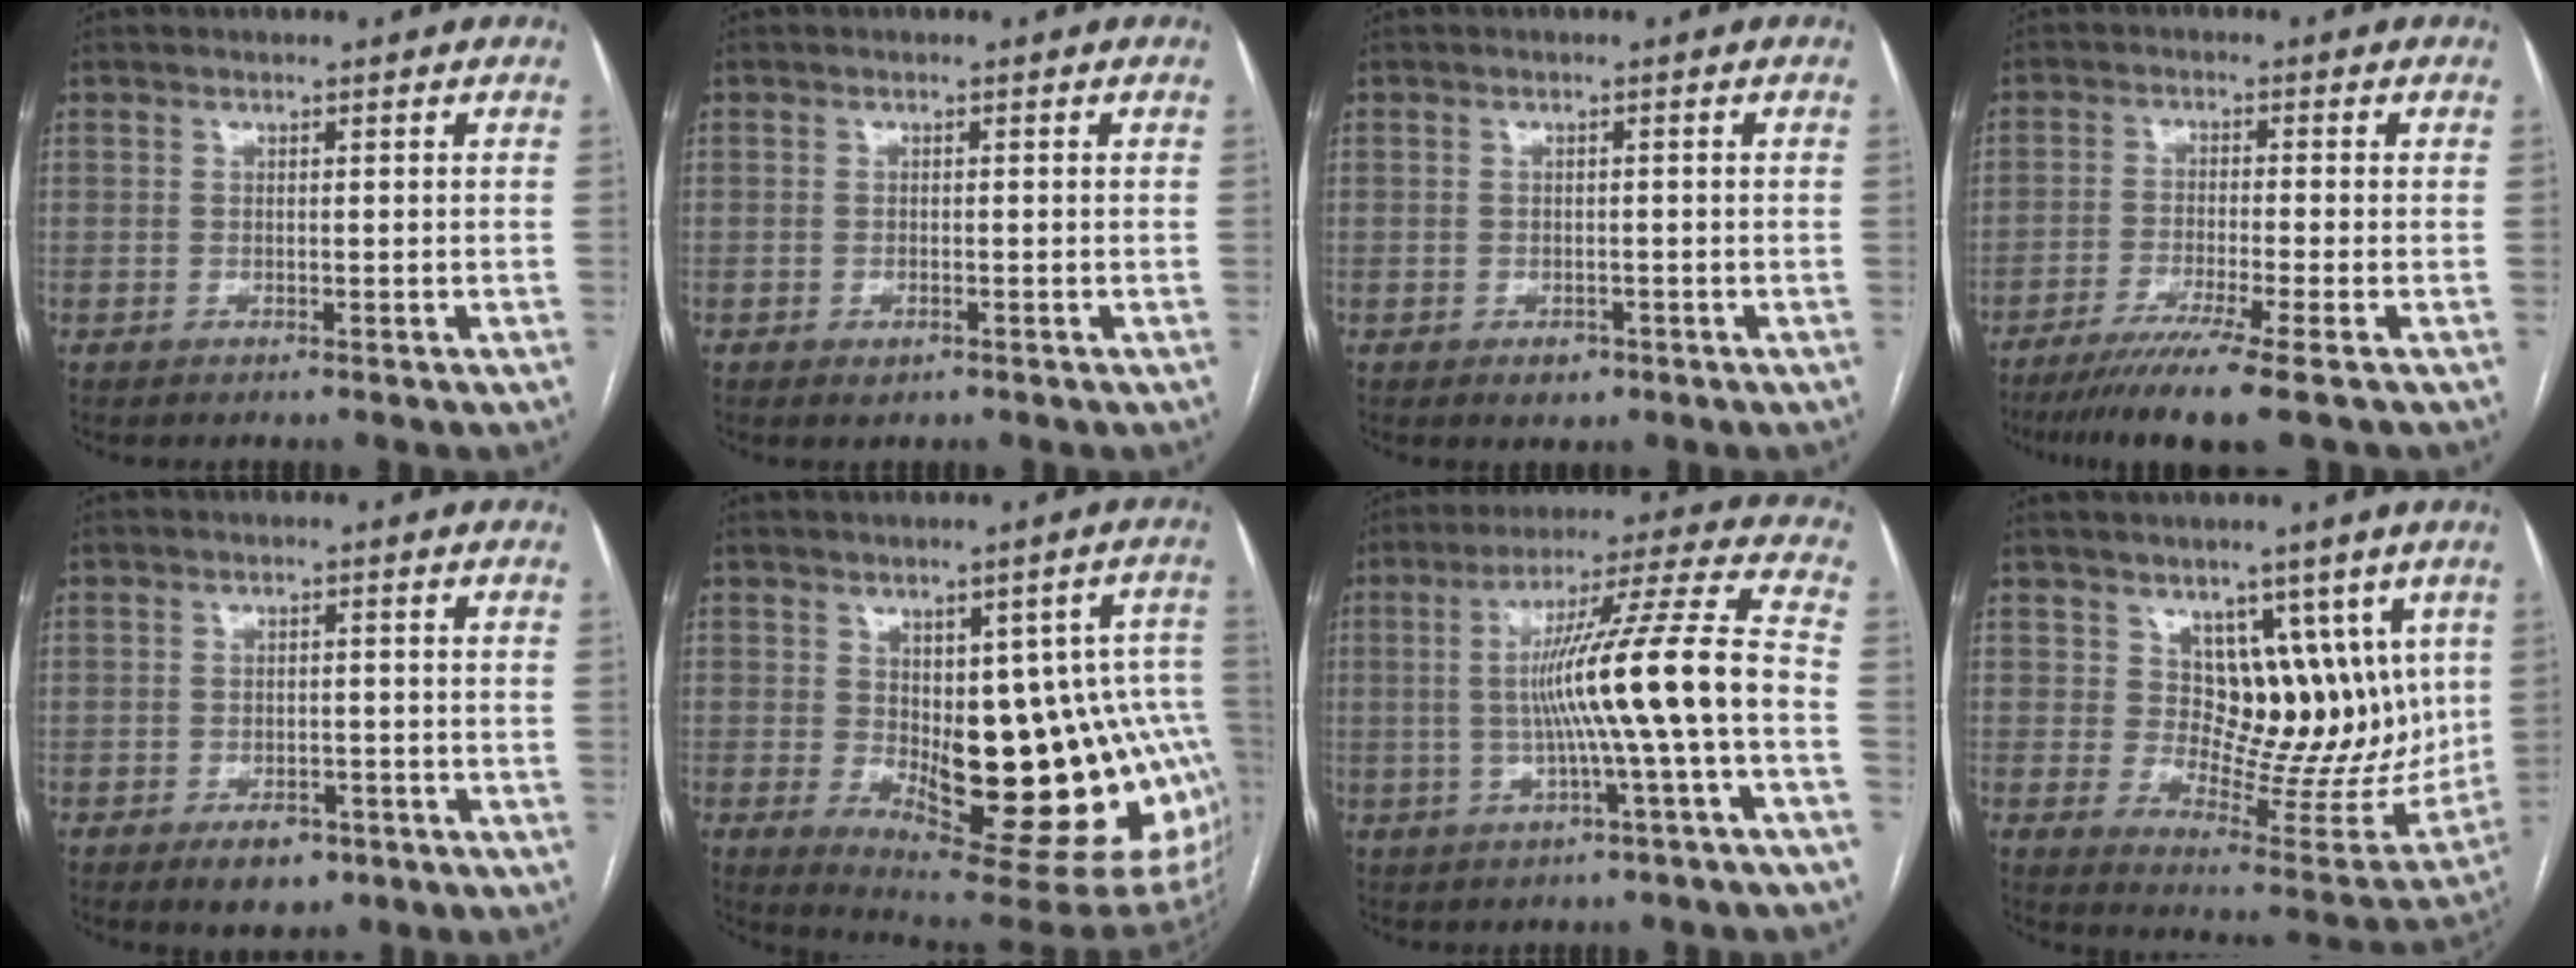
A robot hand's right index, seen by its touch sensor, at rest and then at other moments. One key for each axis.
{"total": 1.2, "fx": -0.6, "fy": 0.6, "fz": 0.8, "tx": -0.012, "ty": -0.001, "tz": -0.004}
{"total": 2.0, "fx": -1.1, "fy": 1.4, "fz": 0.9, "tx": -0.008, "ty": 0.003, "tz": -0.008}
{"total": 8.8, "fx": -6.4, "fy": -1.7, "fz": 5.9, "tx": -0.092, "ty": -0.030, "tz": -0.106}
{"total": 4.6, "fx": -2.8, "fy": 2.6, "fz": 2.5, "tx": -0.035, "ty": 0.001, "tz": -0.033}
{"total": 22.3, "fx": -2.2, "fy": 7.4, "fz": 20.9, "tx": -0.201, "ty": 0.008, "tz": -0.004}
{"total": 14.4, "fx": -2.1, "fy": -1.5, "fz": 14.1, "tx": -0.231, "ty": 0.018, "tz": -0.035}
{"total": 12.4, "fx": 5.0, "fy": 7.2, "fz": 8.8, "tx": -0.094, "ty": 0.002, "tz": 0.091}